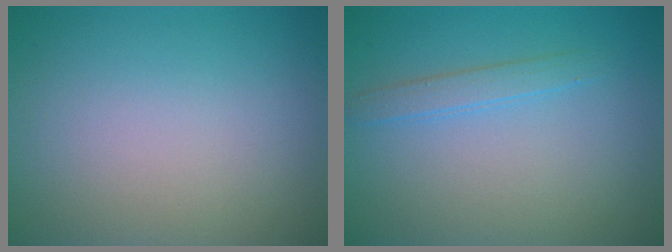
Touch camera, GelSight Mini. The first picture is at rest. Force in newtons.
{"total": 1.6, "press": 1.6, "slide": 0.1}